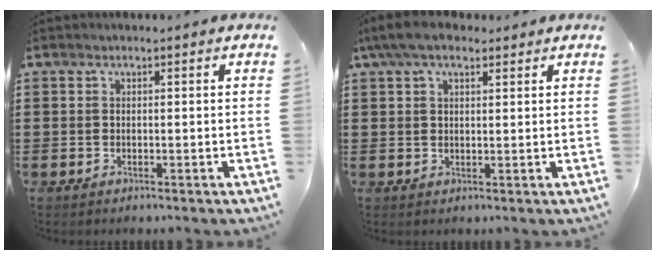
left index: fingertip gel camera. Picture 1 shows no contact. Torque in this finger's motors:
{"motor_torque": [0.89, 0.68, 0.48, 0.07]}